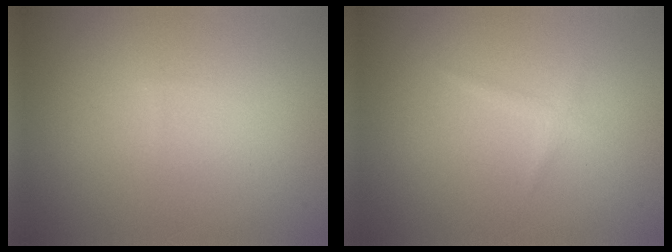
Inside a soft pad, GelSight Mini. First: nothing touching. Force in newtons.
{"total": 0.8, "press": 0.8, "slide": 0.0}